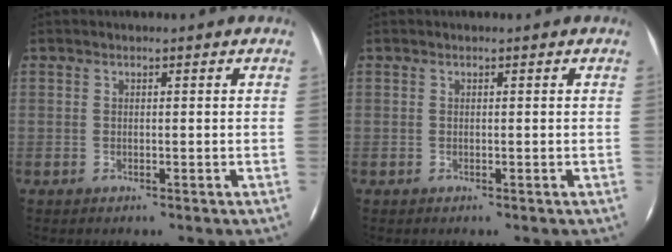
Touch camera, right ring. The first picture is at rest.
{"total": 0.0}